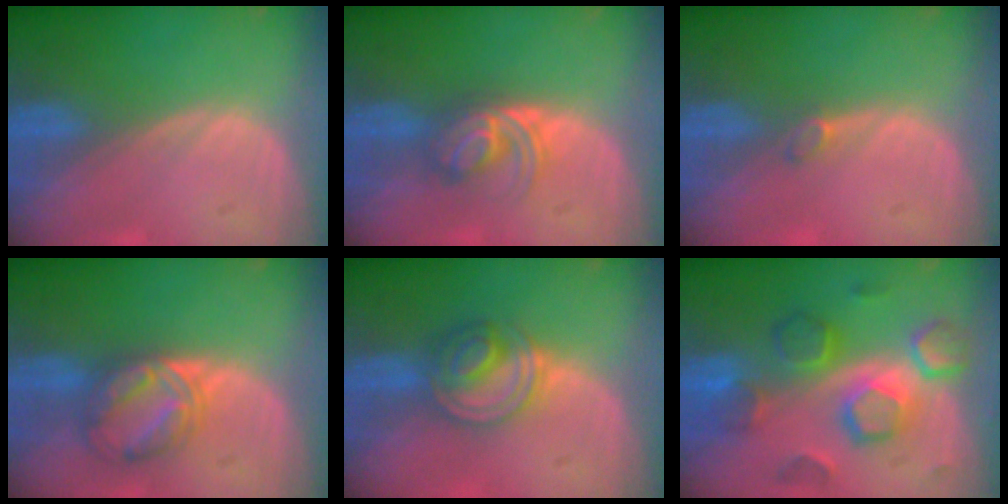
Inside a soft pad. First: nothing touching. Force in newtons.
{"total": 5.9, "press": 5.2, "slide": 2.9}
{"total": 1.2, "press": 1.2, "slide": 0.2}
{"total": 6.3, "press": 6.3, "slide": 0.3}
{"total": 6.1, "press": 6.0, "slide": 0.9}
{"total": 9.5, "press": 9.5, "slide": 0.4}